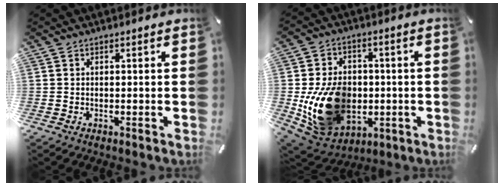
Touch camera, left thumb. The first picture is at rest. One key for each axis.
{"total": 18.7, "fx": -2.3, "fy": 14.4, "fz": 11.7, "tx": -0.223, "ty": 0.000, "tz": -0.026}